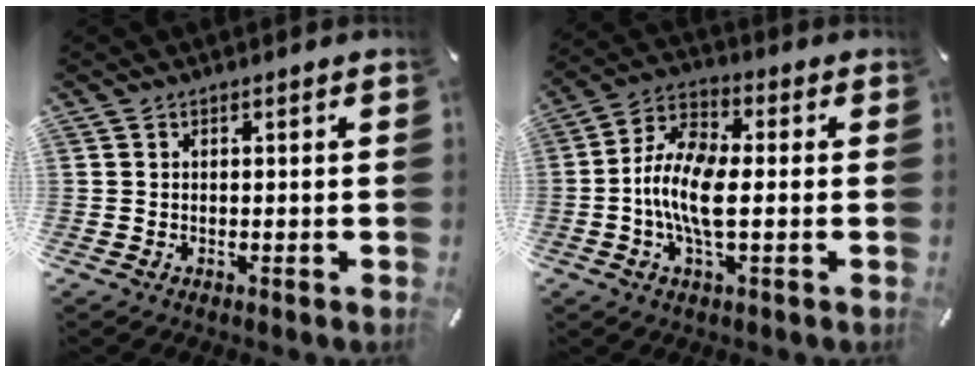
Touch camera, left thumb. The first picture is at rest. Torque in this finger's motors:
{"motor_torque": [1.27, 1.86, 0.89, -0.41, 0.40]}